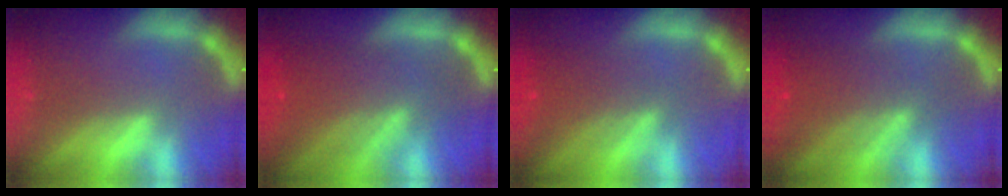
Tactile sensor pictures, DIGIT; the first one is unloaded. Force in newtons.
{"total": 8.0}
{"total": 4.6}
{"total": 6.0}